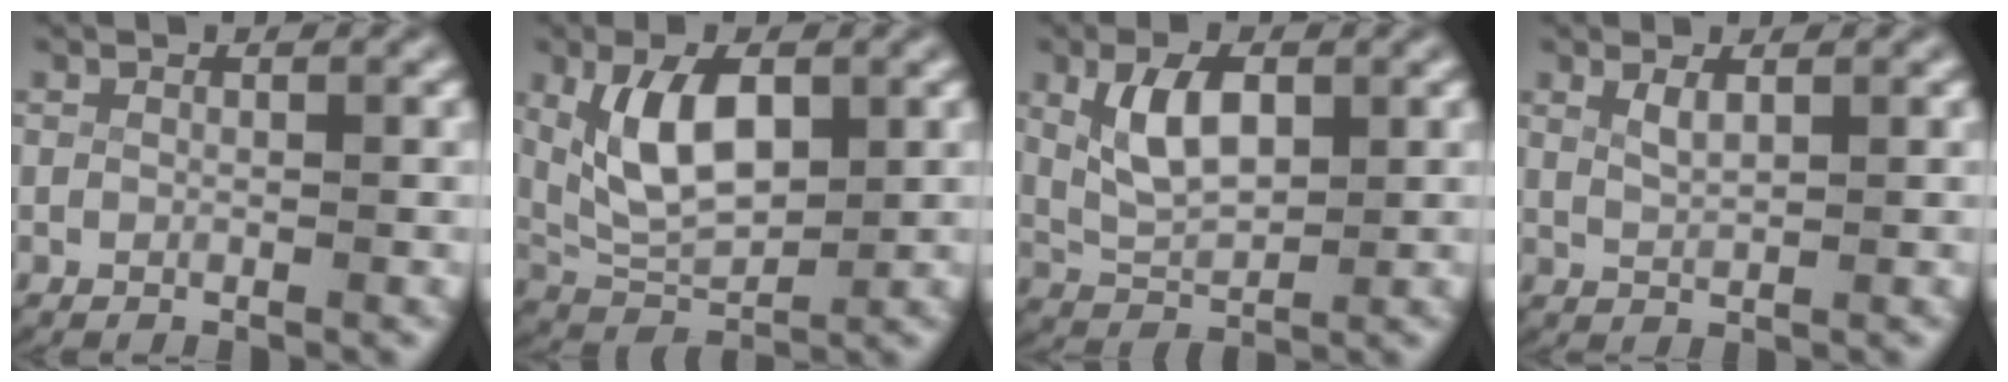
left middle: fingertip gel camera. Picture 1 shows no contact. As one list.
[{"total": 6.9, "force": [1.4, 4.2, 5.3], "torque": [-0.122, -0.017, 0.036]}, {"total": 5.0, "force": [1.2, 3.0, 3.9], "torque": [-0.084, -0.013, 0.033]}, {"total": 1.3, "force": [0.8, 0.1, 1.0], "torque": [-0.027, -0.007, 0.025]}]